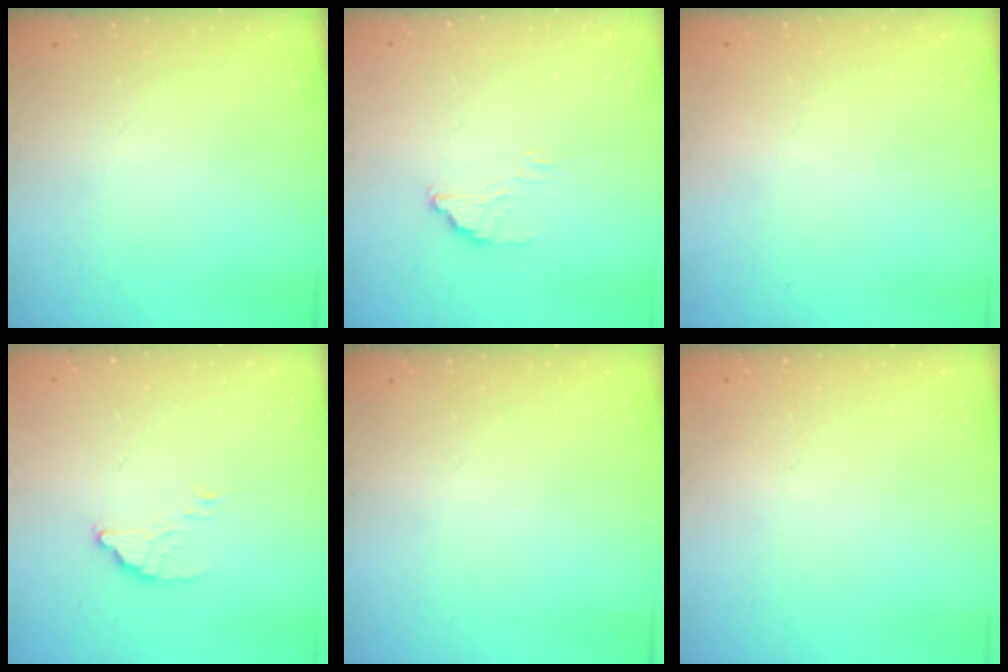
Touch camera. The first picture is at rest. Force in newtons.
{"total": 2.0, "press": 2.0, "slide": 0.1}
{"total": 2.3, "press": 2.3, "slide": 0.1}
{"total": 2.2, "press": 2.2, "slide": 0.0}
{"total": 0.0}
{"total": 2.3, "press": 2.3, "slide": 0.1}